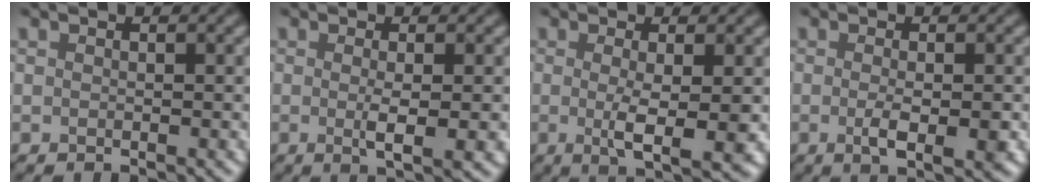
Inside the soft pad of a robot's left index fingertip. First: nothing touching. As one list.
[{"total": 3.2, "force": [-0.4, 0.6, 3.1], "torque": [-0.052, -0.006, -0.004]}, {"total": 4.1, "force": [-0.4, 0.8, 4.0], "torque": [-0.069, -0.009, -0.004]}, {"total": 3.2, "force": [-0.7, 0.8, 3.0], "torque": [-0.056, -0.008, -0.010]}]